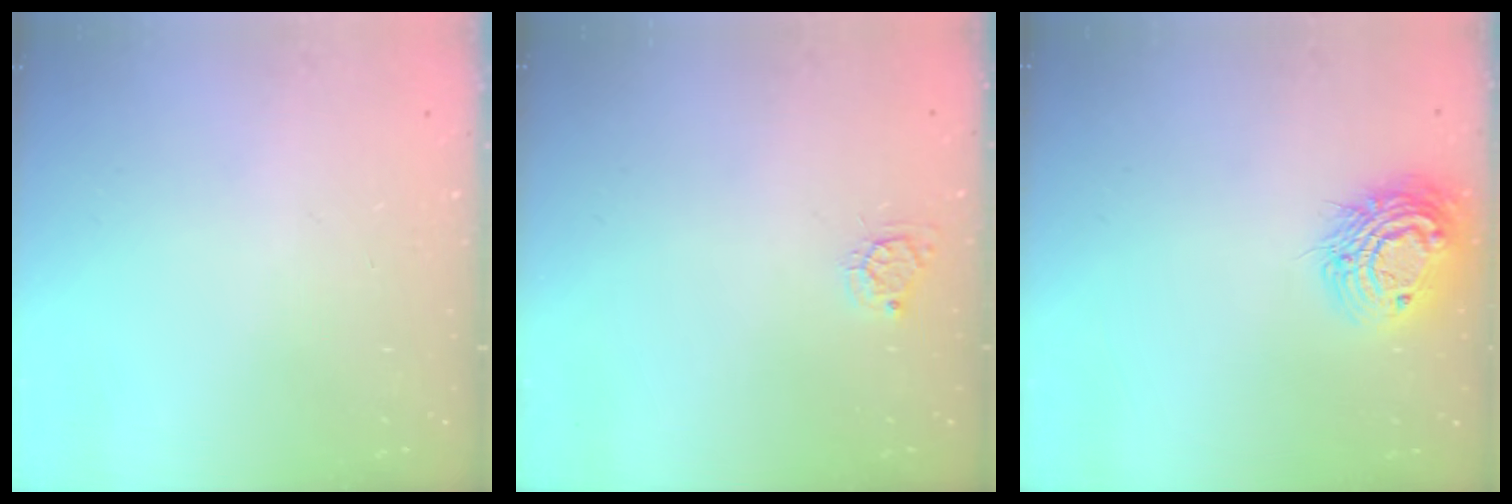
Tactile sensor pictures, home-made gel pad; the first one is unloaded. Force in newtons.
{"total": 3.9, "press": 3.9, "slide": 0.3}
{"total": 13.1, "press": 13.1, "slide": 0.9}